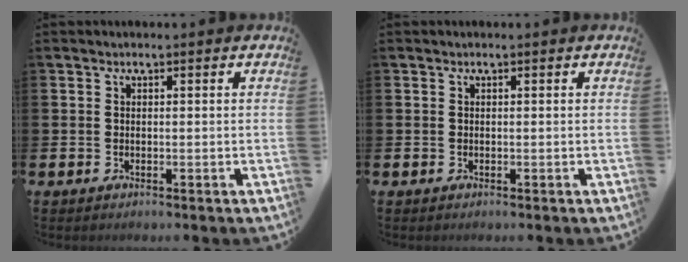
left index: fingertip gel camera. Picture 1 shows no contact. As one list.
[{"total": 0.0}]